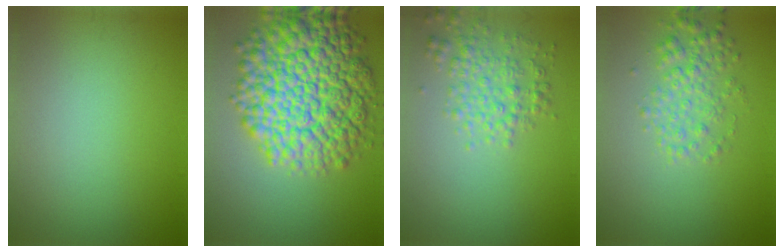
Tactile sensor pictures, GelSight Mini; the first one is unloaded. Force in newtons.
{"total": 13.0, "press": 12.9, "slide": 0.4}
{"total": 3.0, "press": 3.0, "slide": 0.1}
{"total": 2.9, "press": 2.9, "slide": 0.1}